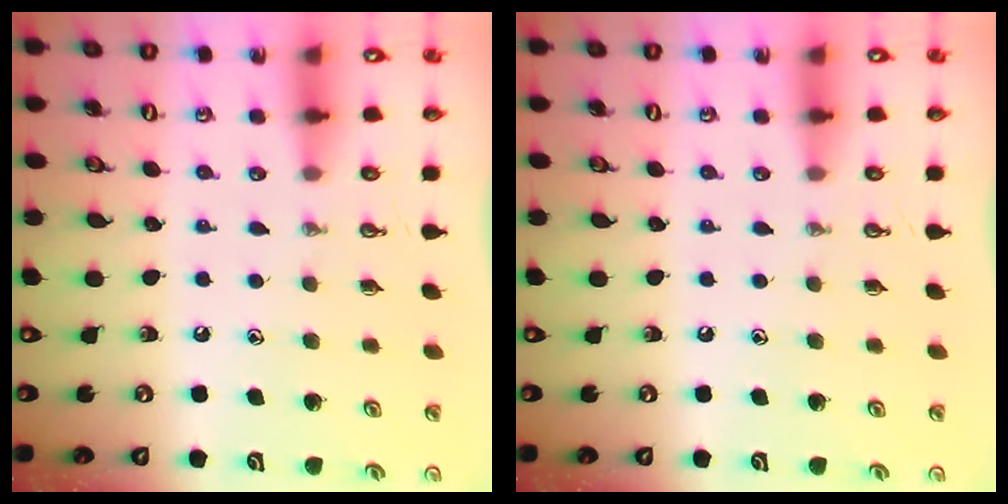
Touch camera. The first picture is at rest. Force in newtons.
{"total": 0.0}